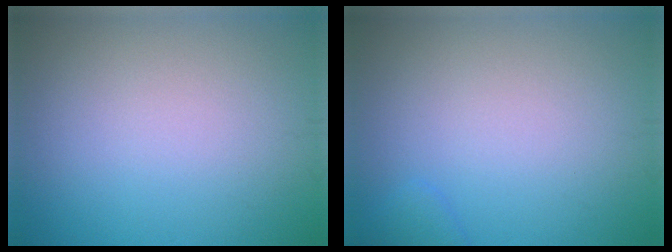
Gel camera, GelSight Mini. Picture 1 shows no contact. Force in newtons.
{"total": 0.8, "press": 0.8, "slide": 0.1}